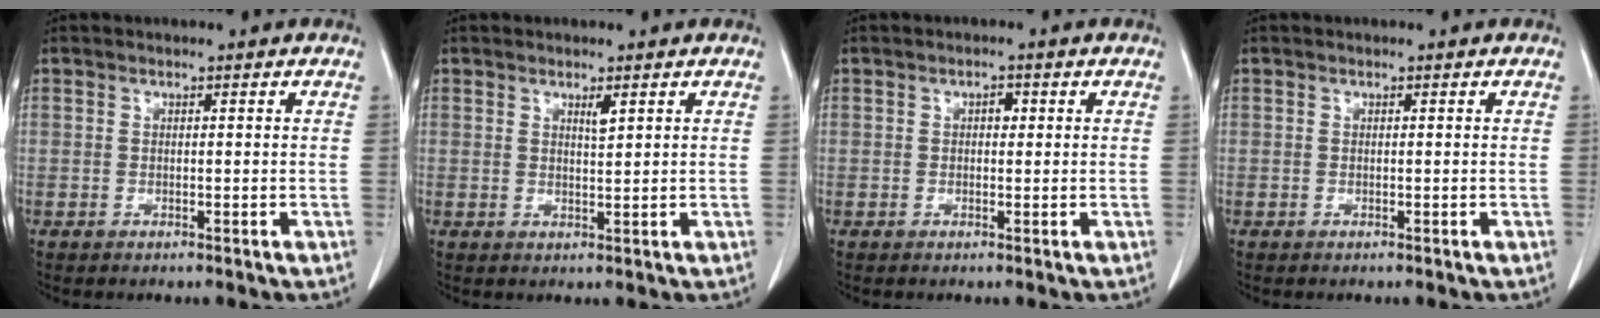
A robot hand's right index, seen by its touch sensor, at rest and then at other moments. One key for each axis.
{"total": 1.5, "fx": 0.9, "fy": 0.2, "fz": 1.1, "tx": -0.020, "ty": -0.005, "tz": 0.016}
{"total": 1.3, "fx": 0.3, "fy": 0.8, "fz": 1.0, "tx": -0.009, "ty": 0.003, "tz": 0.001}
{"total": 0.0}